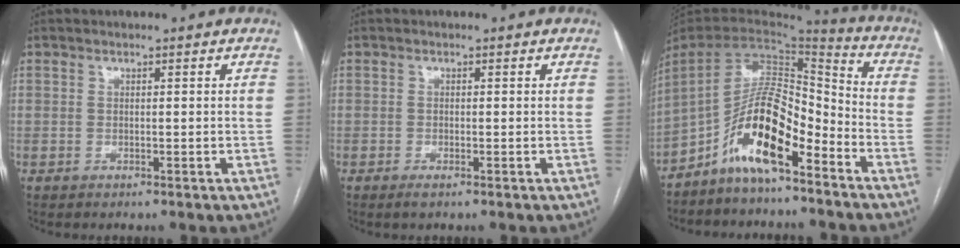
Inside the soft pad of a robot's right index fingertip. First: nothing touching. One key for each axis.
{"total": 1.2, "fx": -0.8, "fy": 0.2, "fz": 0.8, "tx": -0.014, "ty": -0.002, "tz": -0.011}
{"total": 13.2, "fx": -7.8, "fy": 3.5, "fz": 10.1, "tx": -0.187, "ty": 0.023, "tz": -0.140}